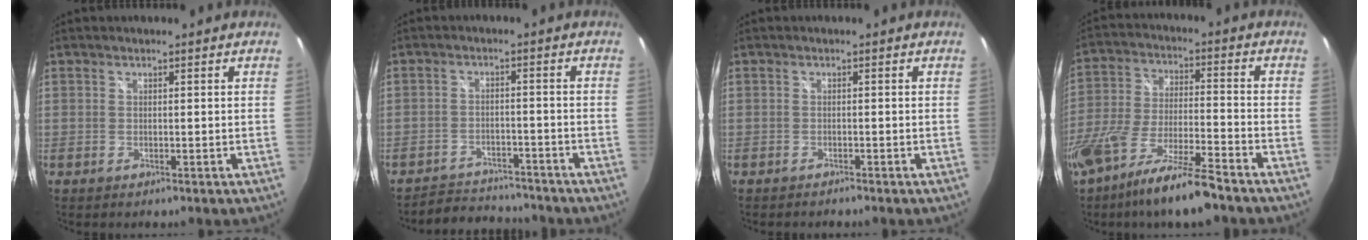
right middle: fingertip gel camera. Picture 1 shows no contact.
{"total": 8.6, "force": [-8.1, 2.4, 1.4], "torque": [-0.046, 0.014, -0.118]}
{"total": 1.3, "force": [-1.2, 0.1, 0.3], "torque": [-0.009, -0.005, -0.020]}
{"total": 15.6, "force": [-11.7, 1.5, 10.2], "torque": [-0.201, -0.040, -0.207]}